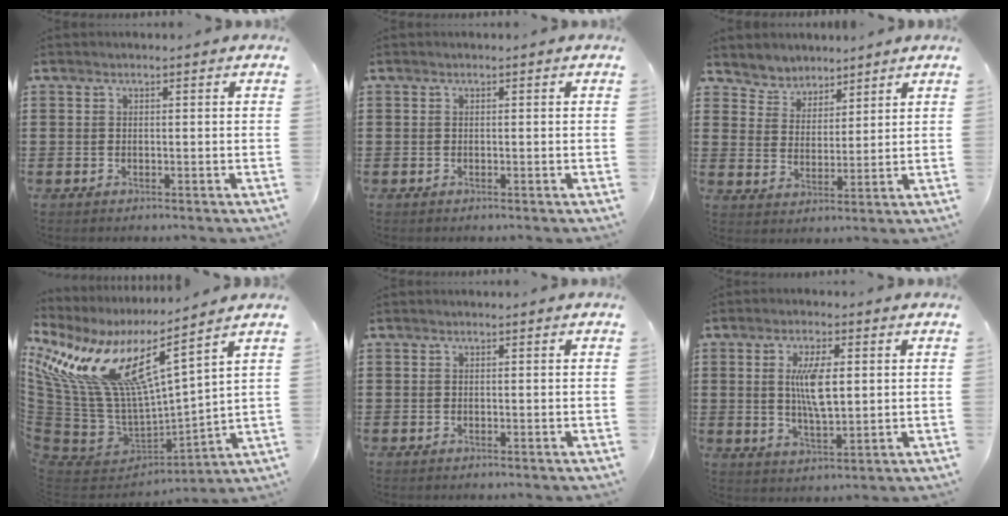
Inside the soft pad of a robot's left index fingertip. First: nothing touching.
{"total": 0.0}
{"total": 4.5, "force": [3.9, 2.0, -0.8], "torque": [-0.011, -0.012, 0.071]}
{"total": 14.2, "force": [7.9, 5.3, 10.5], "torque": [-0.250, -0.053, 0.131]}
{"total": 0.0}
{"total": 7.2, "force": [1.4, 2.7, 6.5], "torque": [-0.130, 0.005, 0.018]}